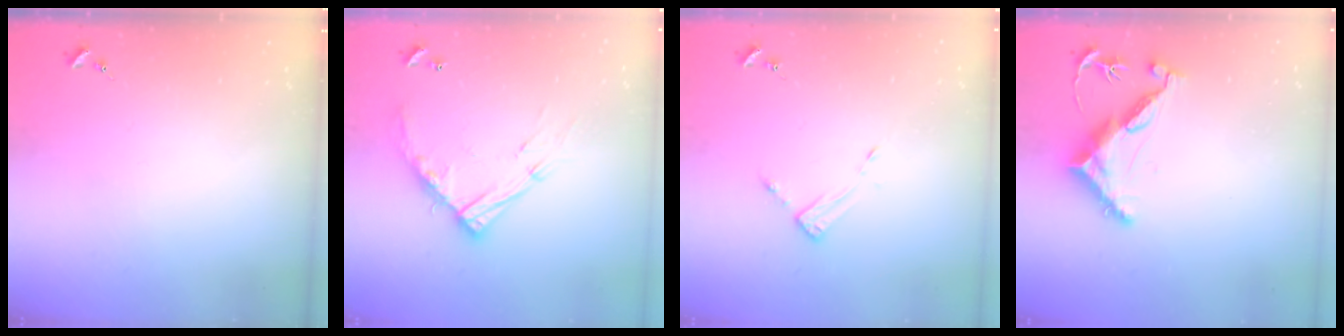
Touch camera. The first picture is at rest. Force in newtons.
{"total": 13.8, "press": 13.8, "slide": 1.0}
{"total": 3.1, "press": 3.1, "slide": 0.3}
{"total": 11.7, "press": 11.7, "slide": 1.0}